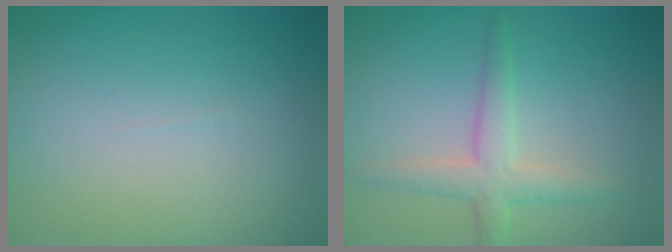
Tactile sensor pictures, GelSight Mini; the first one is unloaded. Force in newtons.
{"total": 3.0, "press": 3.0, "slide": 0.1}